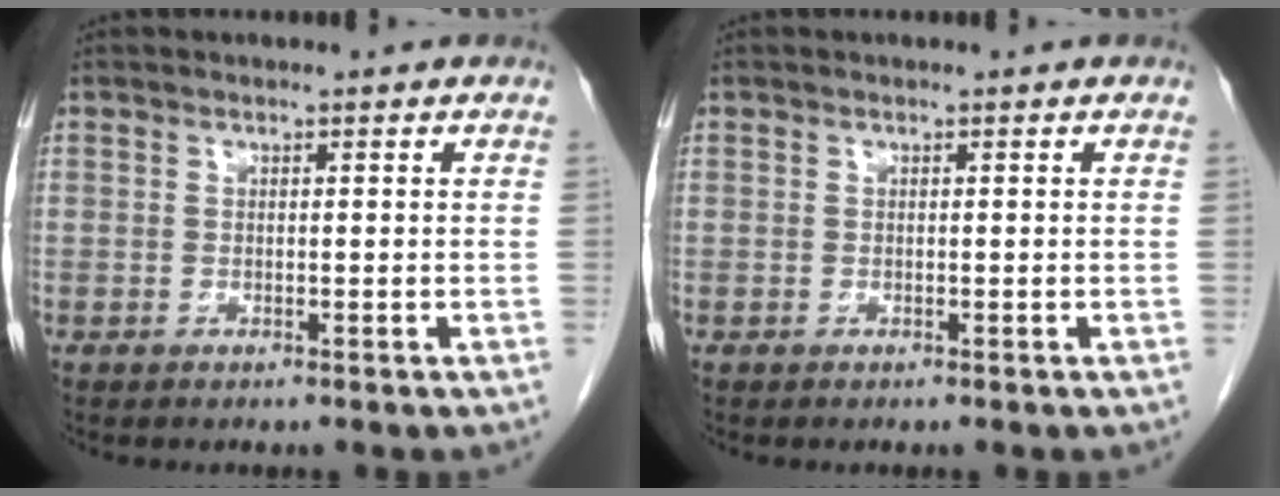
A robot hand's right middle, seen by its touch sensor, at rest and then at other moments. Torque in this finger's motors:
{"motor_torque": [0.52, -0.33, 0.04, 0.01]}